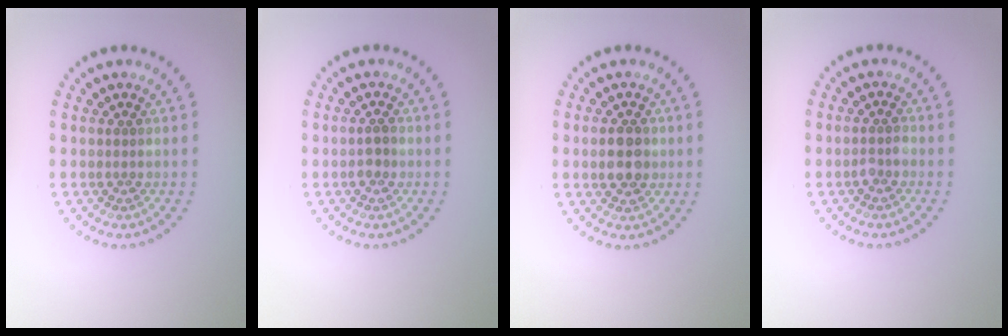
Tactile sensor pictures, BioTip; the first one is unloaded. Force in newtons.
{"total": 1.3, "press": 1.2, "slide": 0.4}
{"total": 3.3, "press": 3.3, "slide": 0.5}
{"total": 1.1, "press": 1.1, "slide": 0.2}